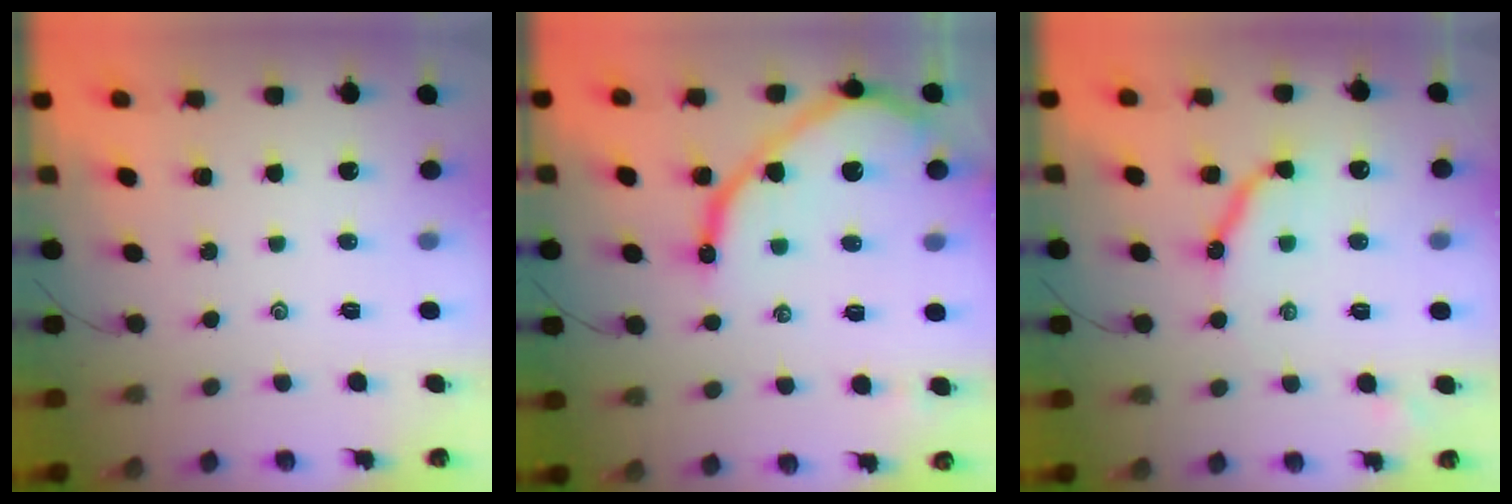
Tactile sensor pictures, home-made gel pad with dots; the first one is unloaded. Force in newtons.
{"total": 13.0, "press": 12.9, "slide": 1.4}
{"total": 9.8, "press": 9.7, "slide": 1.1}